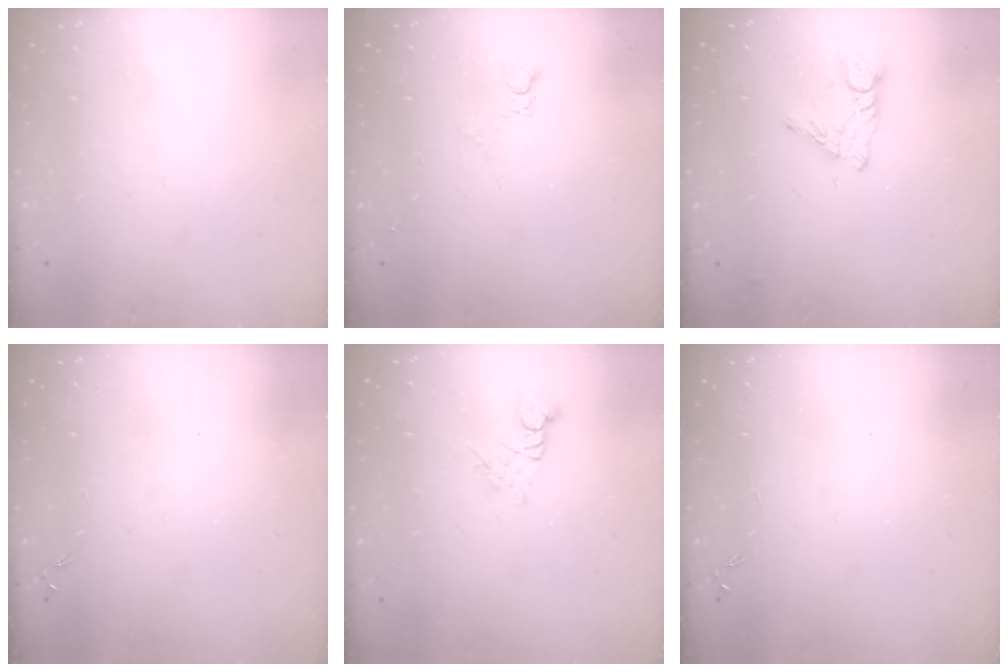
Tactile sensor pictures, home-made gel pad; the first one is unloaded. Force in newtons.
{"total": 2.1, "press": 2.1, "slide": 0.3}
{"total": 8.0, "press": 8.0, "slide": 0.6}
{"total": 0.0}
{"total": 3.2, "press": 3.2, "slide": 0.2}
{"total": 0.0}